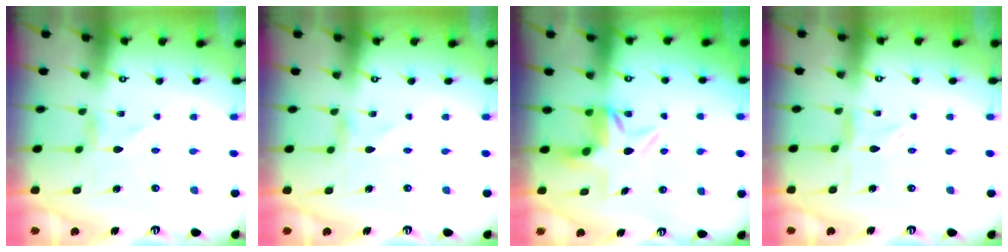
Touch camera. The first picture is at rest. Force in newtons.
{"total": 0.0}
{"total": 6.3, "press": 6.3, "slide": 0.4}
{"total": 2.7, "press": 2.7, "slide": 0.4}